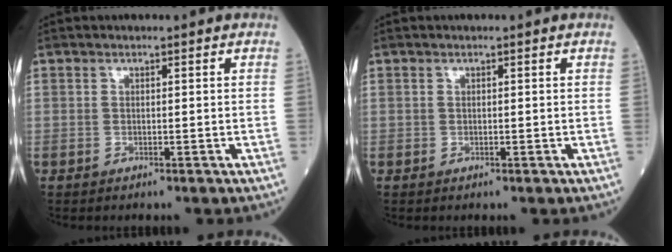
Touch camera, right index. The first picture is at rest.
{"total": 0.0}